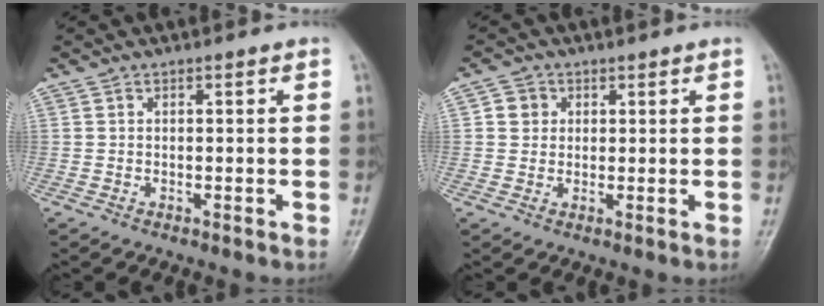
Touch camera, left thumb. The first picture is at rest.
{"total": 4.1, "force": [1.2, 3.8, 0.7], "torque": [0.017, 0.001, 0.013]}